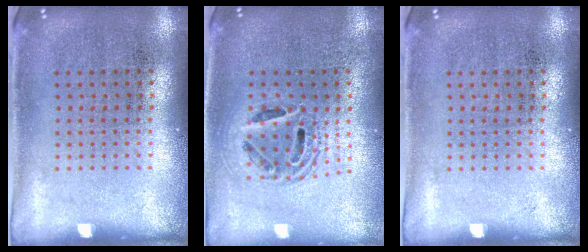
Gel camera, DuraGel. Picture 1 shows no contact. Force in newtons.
{"total": 1.6, "press": 1.3, "slide": 0.9}
{"total": 0.0}